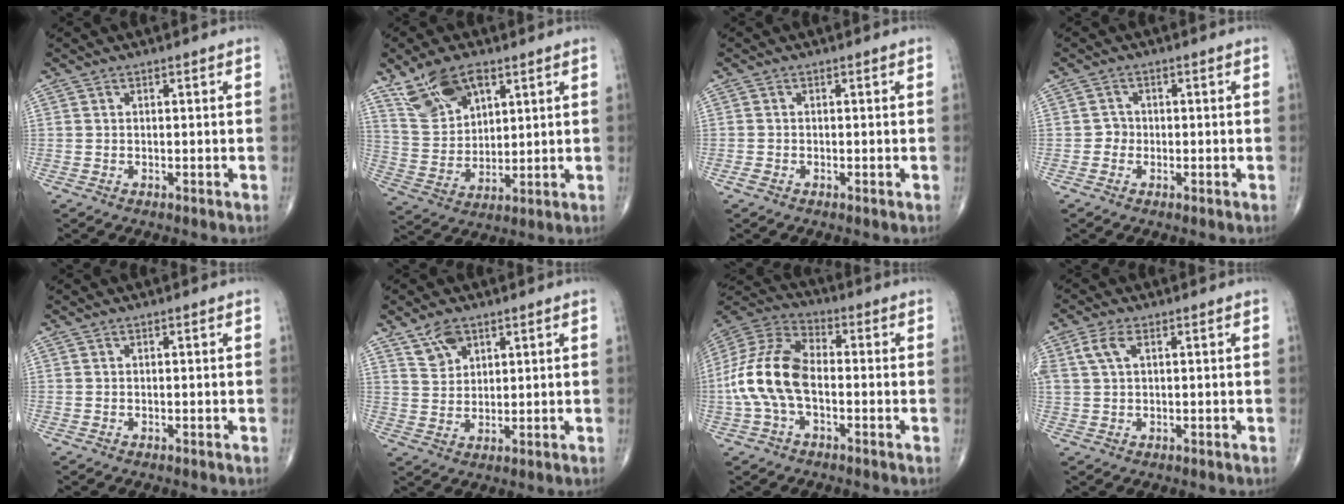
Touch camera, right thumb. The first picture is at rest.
{"total": 11.4, "force": [6.9, 5.8, 7.0], "torque": [-0.118, -0.021, 0.144]}
{"total": 1.2, "force": [-0.6, 0.5, 0.9], "torque": [-0.021, -0.001, -0.013]}
{"total": 1.6, "force": [-0.5, 1.5, 0.4], "torque": [0.006, 0.008, -0.015]}
{"total": 0.0}
{"total": 5.0, "force": [3.4, 2.8, 2.3], "torque": [-0.028, -0.018, 0.070]}
{"total": 14.8, "force": [-2.1, 8.3, 12.1], "torque": [-0.259, 0.036, -0.045]}
{"total": 4.1, "force": [1.5, 2.1, 3.2], "torque": [-0.084, 0.014, 0.033]}